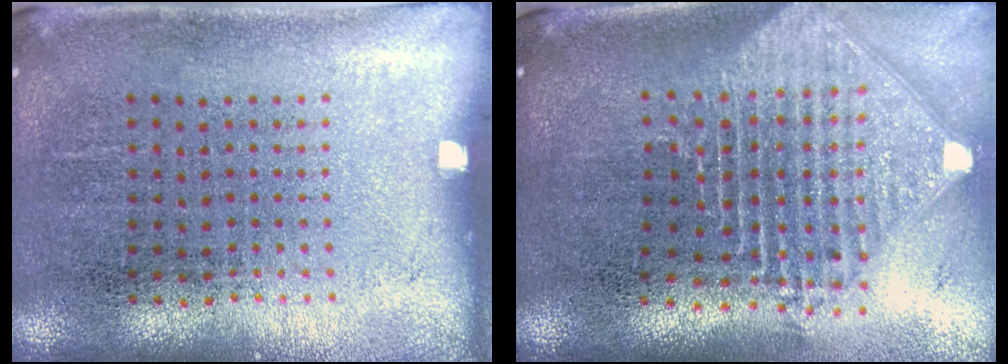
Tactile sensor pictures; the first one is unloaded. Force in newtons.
{"total": 2.3, "press": 1.8, "slide": 1.5}